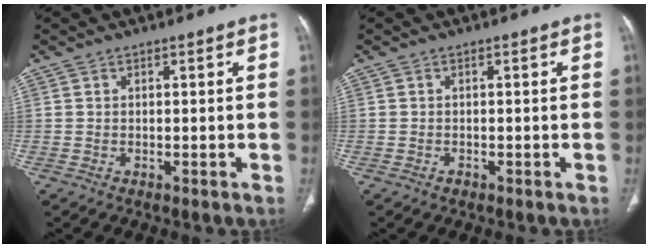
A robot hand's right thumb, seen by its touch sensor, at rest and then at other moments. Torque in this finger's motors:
{"motor_torque": [0.07, 0.18, -0.17, 0.13, 0.03]}